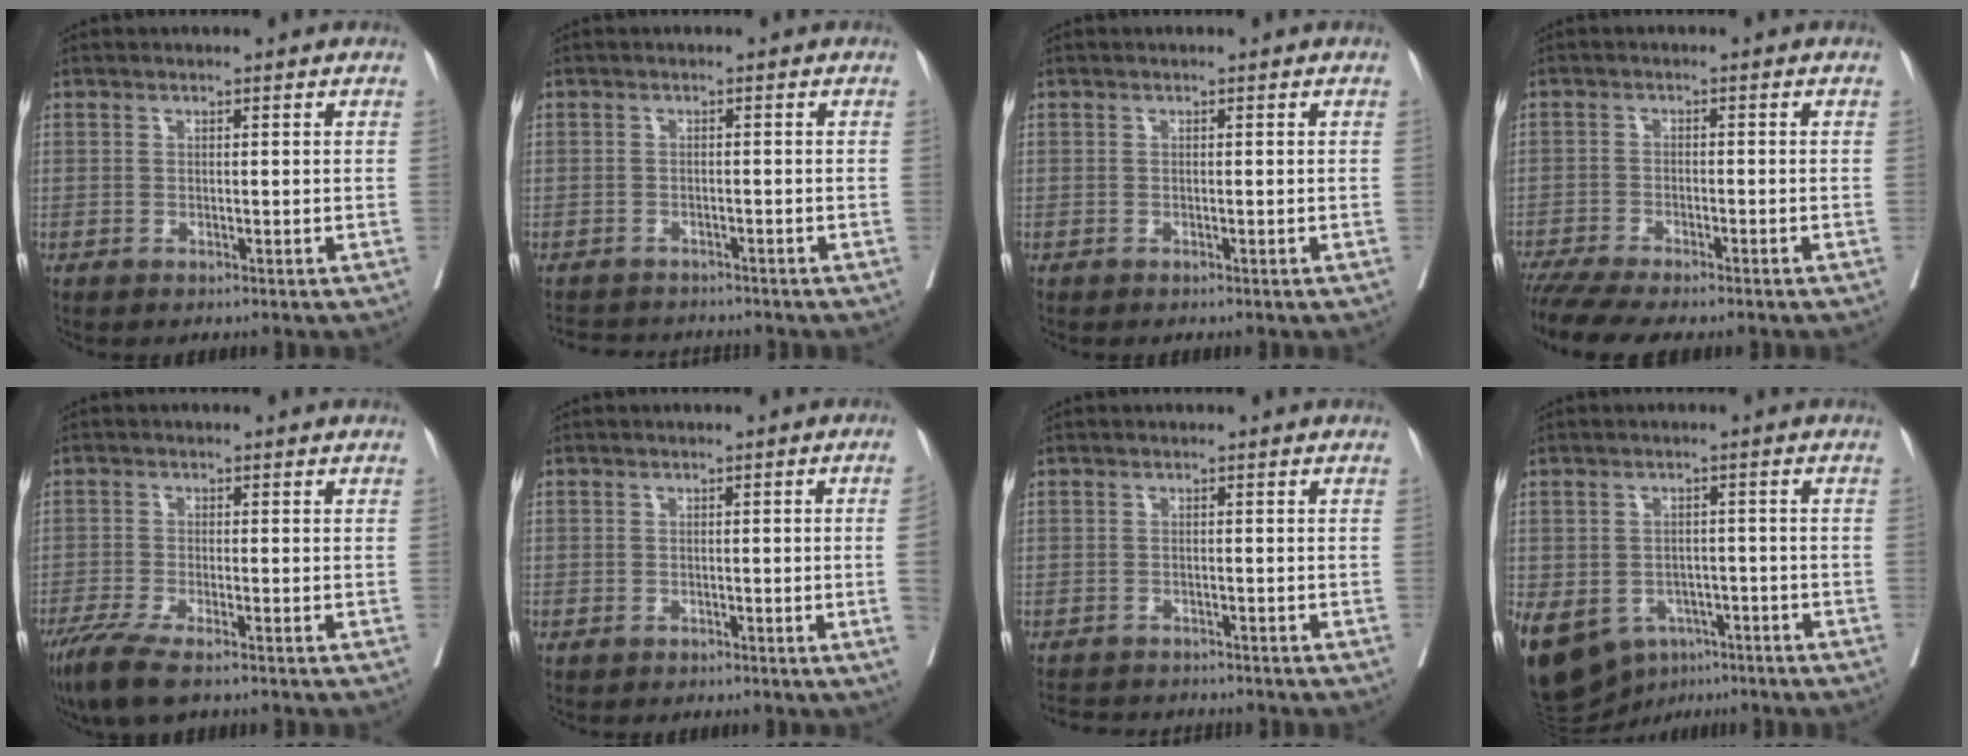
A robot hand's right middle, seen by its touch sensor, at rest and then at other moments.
{"total": 5.8, "force": [-5.5, 1.4, 1.0], "torque": [-0.007, -0.005, -0.078]}
{"total": 0.0}
{"total": 8.7, "force": [-7.4, 0.5, 4.5], "torque": [-0.064, -0.013, -0.116]}
{"total": 6.0, "force": [-4.2, 0.4, 4.2], "torque": [-0.076, -0.018, -0.072]}
{"total": 2.5, "force": [-0.5, -0.1, 2.5], "torque": [-0.032, 0.004, -0.005]}
{"total": 5.4, "force": [-5.1, 1.5, 1.0], "torque": [-0.007, -0.007, -0.073]}
{"total": 20.0, "force": [-9.7, 14.8, 9.4], "torque": [-0.281, -0.014, -0.128]}